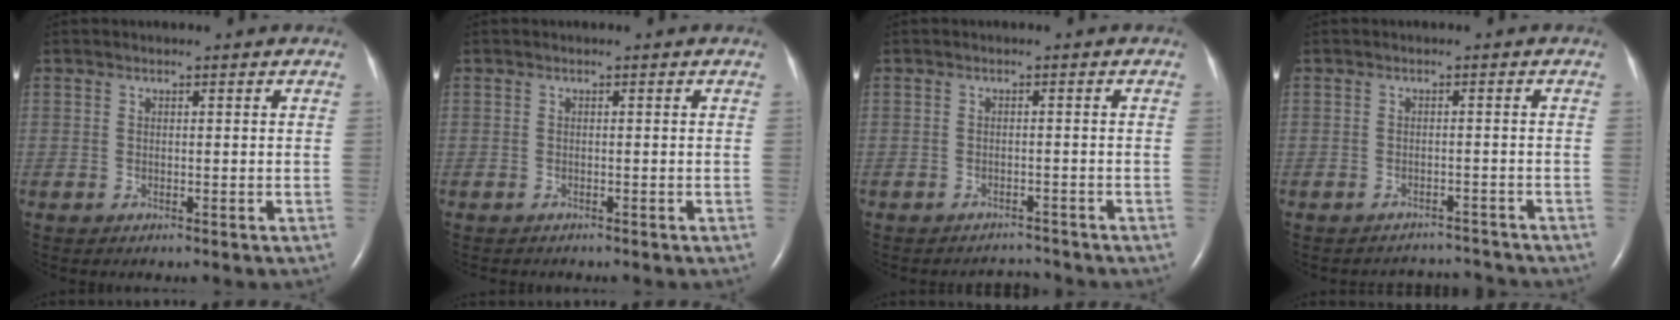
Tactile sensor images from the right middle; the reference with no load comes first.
{"total": 1.2, "force": [-1.1, 0.4, 0.4], "torque": [-0.012, -0.003, -0.013]}
{"total": 2.1, "force": [-1.9, 0.1, -0.7], "torque": [0.006, -0.006, -0.025]}
{"total": 4.2, "force": [-4.0, 0.4, -1.2], "torque": [0.015, 0.009, -0.052]}